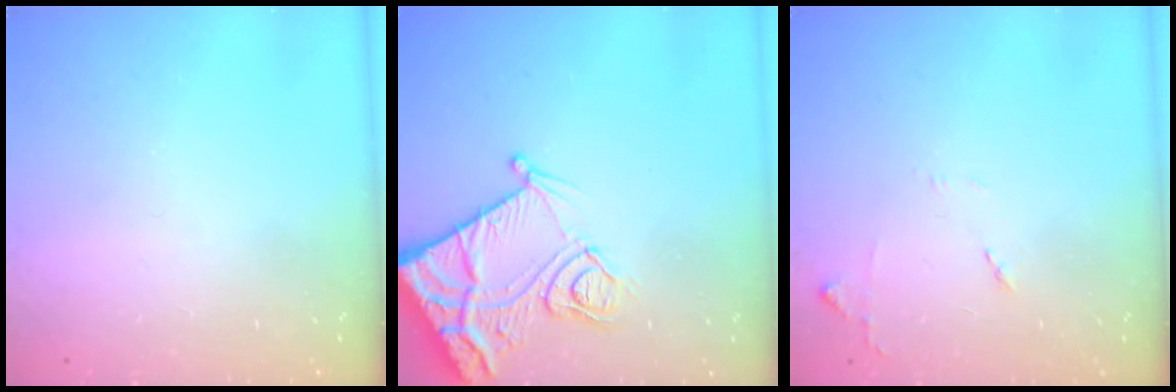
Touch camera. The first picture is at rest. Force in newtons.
{"total": 13.7, "press": 13.7, "slide": 1.4}
{"total": 6.8, "press": 6.8, "slide": 0.9}